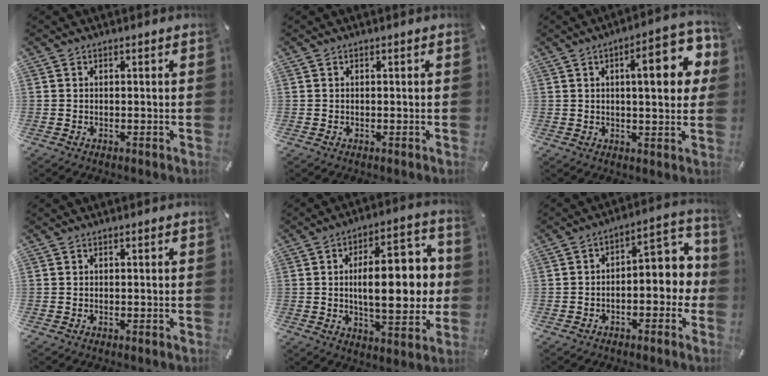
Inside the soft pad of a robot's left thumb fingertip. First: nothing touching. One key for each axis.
{"total": 0.0}
{"total": 14.9, "fx": 4.4, "fy": 4.8, "fz": 13.4, "tx": -0.183, "ty": -0.013, "tz": 0.063}
{"total": 0.0}
{"total": 19.2, "fx": 0.7, "fy": 8.8, "fz": 17.0, "tx": -0.234, "ty": 0.001, "tz": 0.007}
{"total": 7.7, "fx": -1.1, "fy": 4.4, "fz": 6.2, "tx": -0.068, "ty": -0.016, "tz": -0.026}